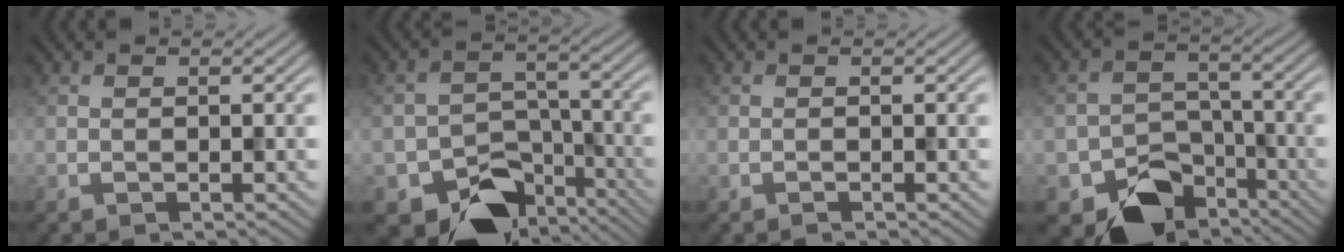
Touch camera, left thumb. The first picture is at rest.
{"total": 10.9, "force": [-7.4, 6.6, 4.7], "torque": [-0.071, -0.025, -0.114]}
{"total": 0.0}
{"total": 10.1, "force": [-6.4, 6.5, 4.2], "torque": [-0.064, -0.022, -0.107]}